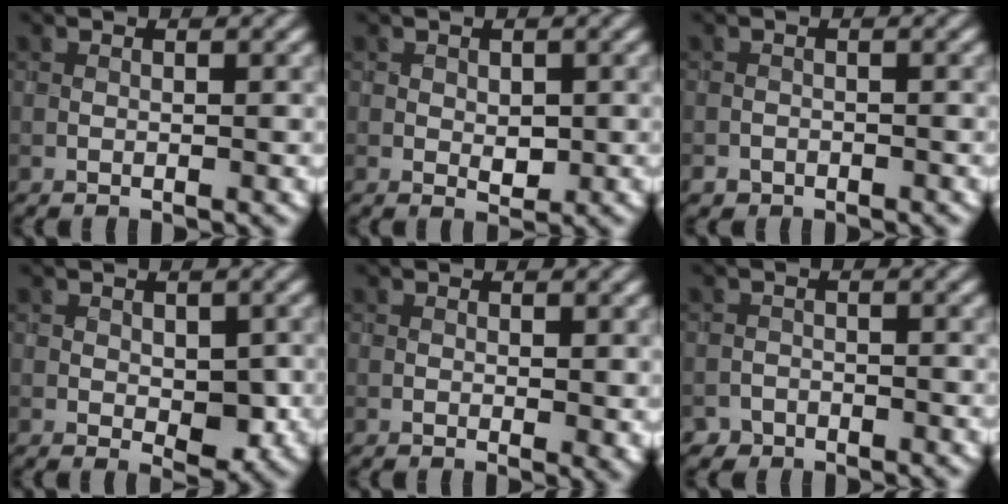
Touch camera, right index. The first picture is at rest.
{"total": 1.7, "force": [0.1, 1.2, 1.2], "torque": [-0.020, -0.007, 0.004]}
{"total": 1.6, "force": [-1.2, 1.0, -0.1], "torque": [0.005, 0.007, -0.016]}
{"total": 3.4, "force": [-0.2, 2.1, 2.6], "torque": [-0.035, -0.009, -0.002]}
{"total": 1.4, "force": [0.2, 0.6, 1.2], "torque": [-0.016, -0.006, 0.003]}
{"total": 2.0, "force": [-1.6, 1.1, -0.3], "torque": [0.015, 0.007, -0.025]}